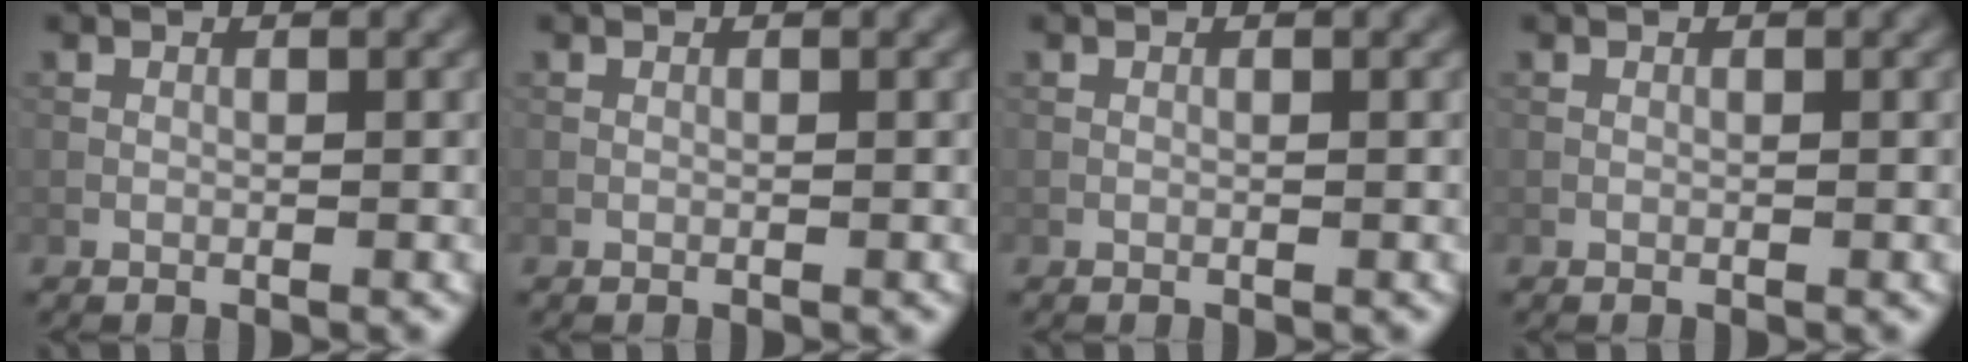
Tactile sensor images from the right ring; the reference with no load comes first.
{"total": 0.0}
{"total": 0.0}
{"total": 0.0}